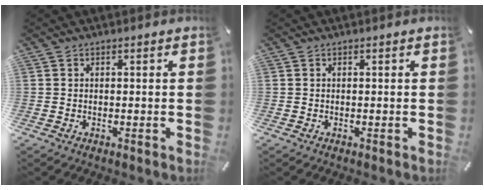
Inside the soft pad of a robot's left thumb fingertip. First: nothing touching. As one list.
[{"total": 0.0}]